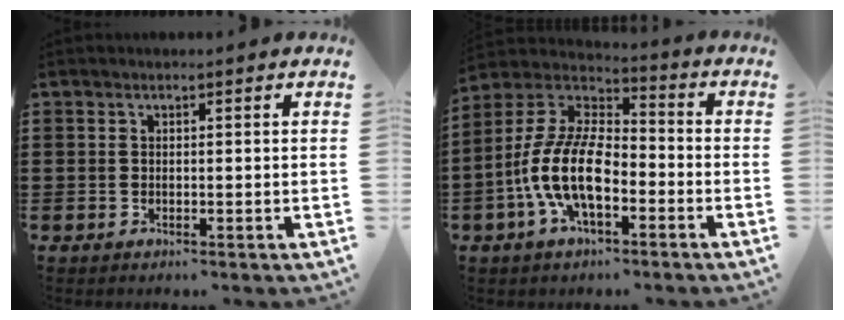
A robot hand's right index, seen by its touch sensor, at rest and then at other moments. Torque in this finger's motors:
{"motor_torque": [2.08, 0.05, 1.05, 0.21]}